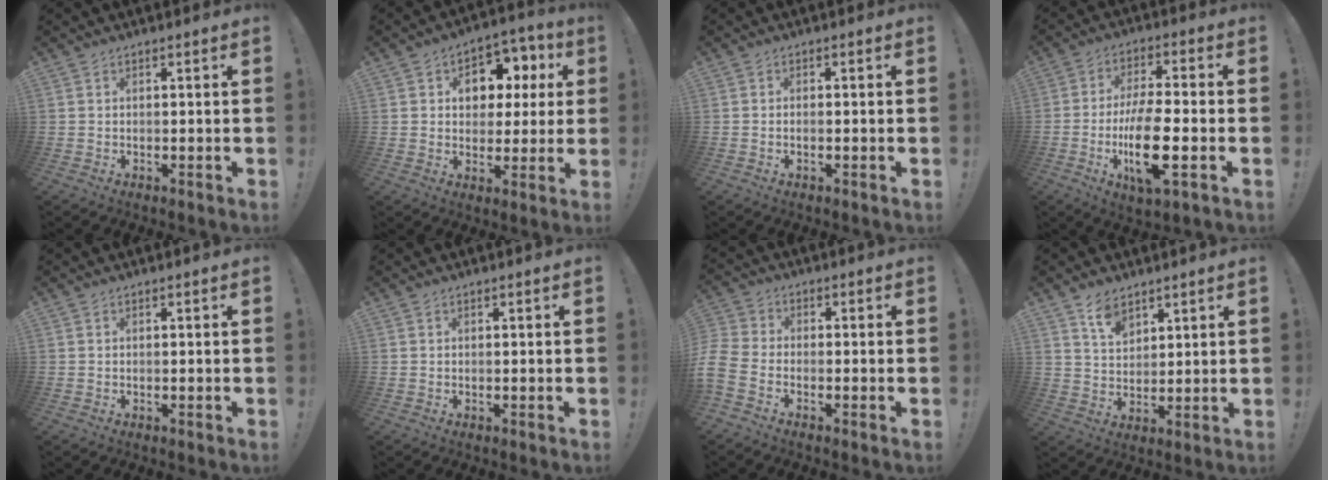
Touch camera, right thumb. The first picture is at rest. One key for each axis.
{"total": 9.9, "fx": 3.0, "fy": 7.9, "fz": 5.1, "tx": -0.060, "ty": -0.016, "tz": 0.058}
{"total": 1.0, "fx": -0.6, "fy": 0.2, "fz": 0.8, "tx": -0.016, "ty": 0.002, "tz": -0.011}
{"total": 15.5, "fx": -4.2, "fy": 5.1, "fz": 14.1, "tx": -0.262, "ty": 0.001, "tz": -0.069}
{"total": 0.0}
{"total": 0.0}
{"total": 6.2, "fx": -3.5, "fy": 3.8, "fz": 3.5, "tx": -0.084, "ty": 0.010, "tz": -0.062}
{"total": 7.1, "fx": 5.2, "fy": 3.7, "fz": 3.1, "tx": -0.054, "ty": -0.029, "tz": 0.096}